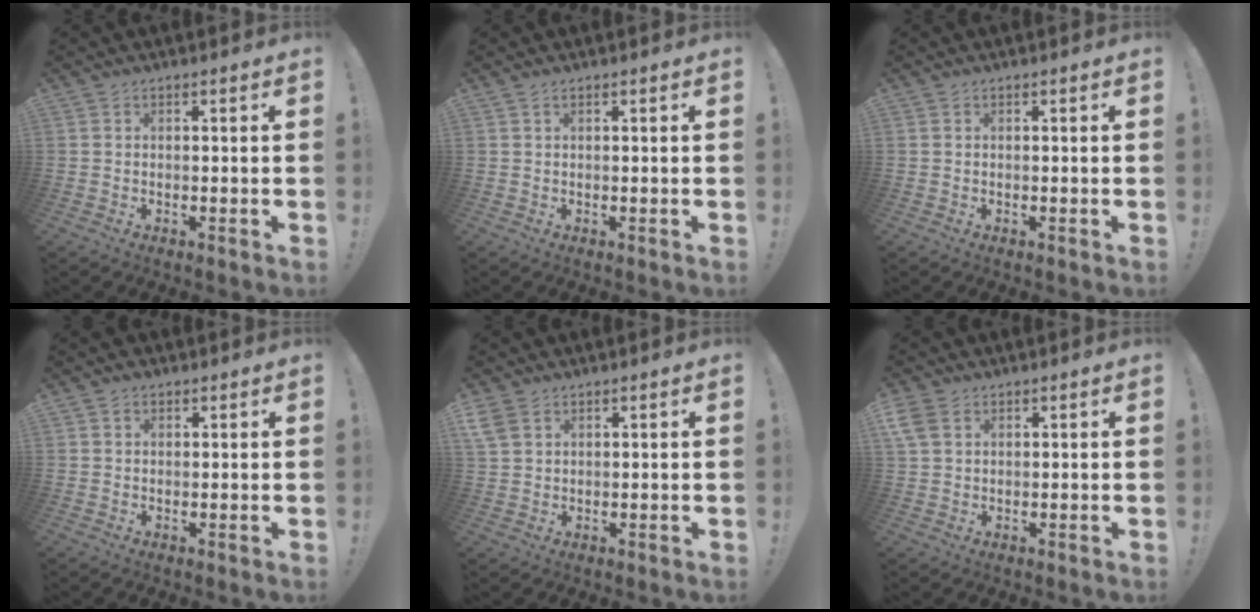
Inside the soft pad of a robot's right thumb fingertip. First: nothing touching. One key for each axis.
{"total": 0.7, "fx": 0.5, "fy": 0.3, "fz": 0.5, "tx": -0.017, "ty": 0.004, "tz": 0.010}
{"total": 0.0}
{"total": 1.3, "fx": 0.7, "fy": 1.1, "fz": 0.2, "tx": -0.001, "ty": 0.001, "tz": 0.012}
{"total": 4.6, "fx": 2.7, "fy": 2.9, "fz": 2.5, "tx": -0.044, "ty": -0.007, "tz": 0.055}
{"total": 5.3, "fx": 2.4, "fy": 3.5, "fz": 3.1, "tx": -0.061, "ty": -0.004, "tz": 0.048}